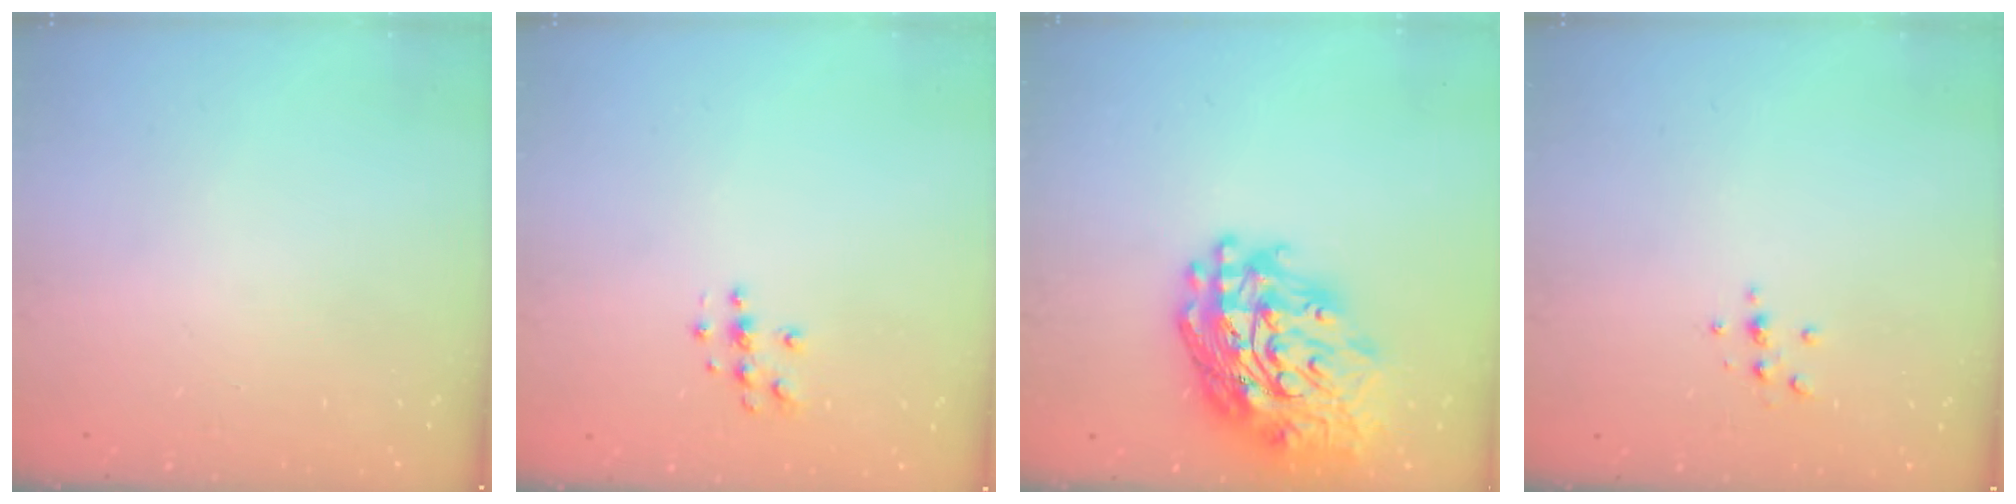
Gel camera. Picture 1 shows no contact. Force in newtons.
{"total": 3.9, "press": 3.8, "slide": 0.4}
{"total": 24.3, "press": 24.2, "slide": 2.6}
{"total": 2.2, "press": 2.1, "slide": 0.2}